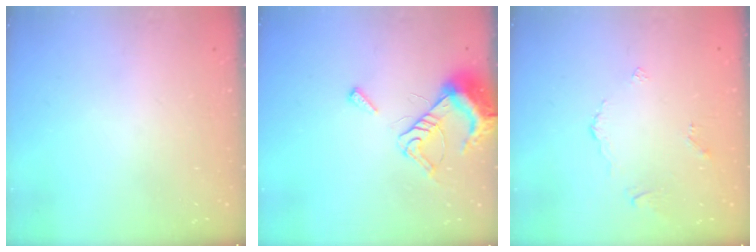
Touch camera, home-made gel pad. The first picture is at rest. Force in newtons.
{"total": 8.0, "press": 8.0, "slide": 0.9}
{"total": 2.4, "press": 2.4, "slide": 0.5}